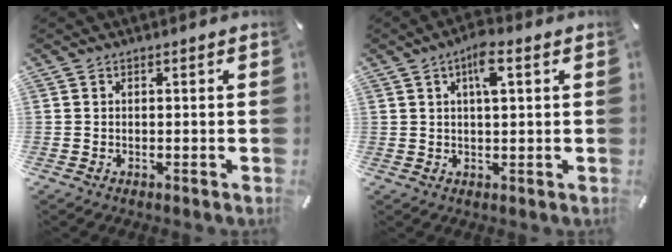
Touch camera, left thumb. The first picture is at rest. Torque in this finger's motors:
{"motor_torque": [0.53, 0.54, 0.50, -0.47, 0.07]}